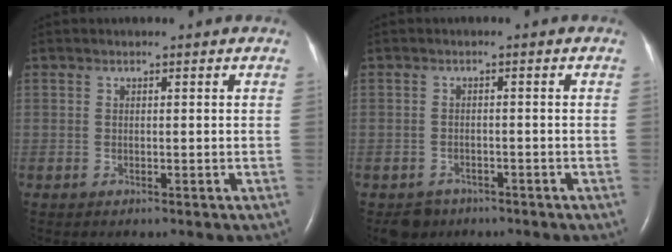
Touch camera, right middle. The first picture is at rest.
{"total": 3.0, "force": [-2.2, 2.1, 0.0], "torque": [-0.005, 0.004, -0.032]}